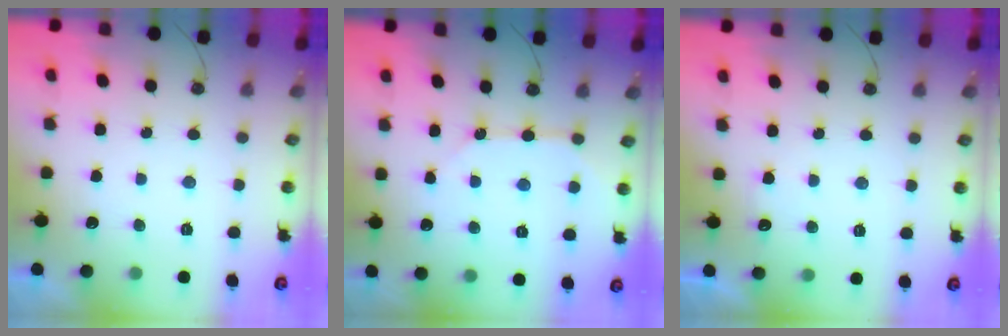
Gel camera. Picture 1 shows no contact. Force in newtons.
{"total": 8.2, "press": 8.2, "slide": 0.9}
{"total": 4.9, "press": 4.8, "slide": 0.6}